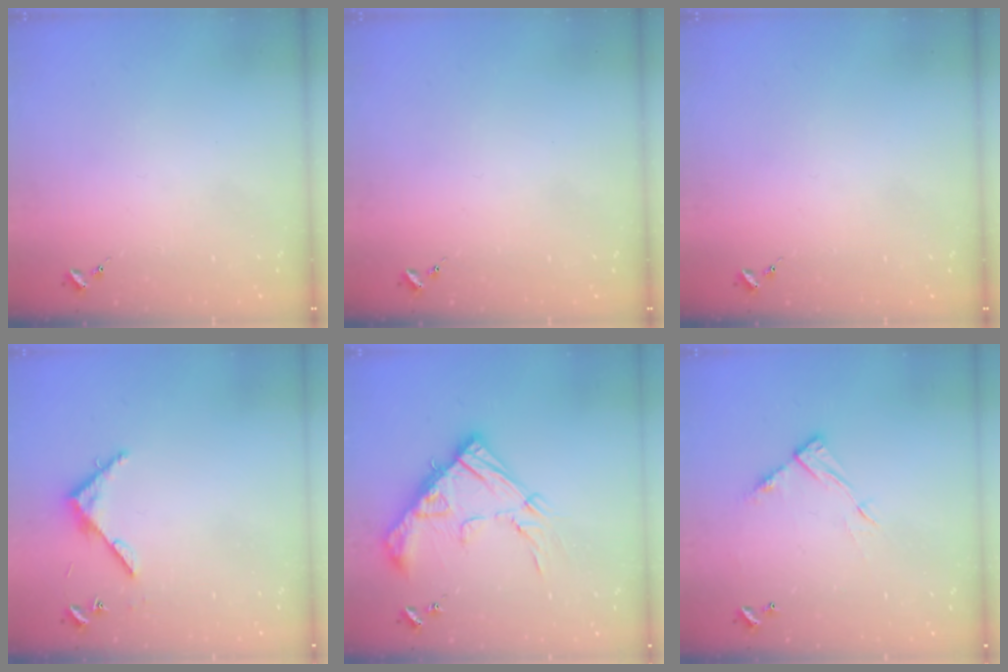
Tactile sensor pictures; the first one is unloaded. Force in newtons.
{"total": 0.0}
{"total": 0.0}
{"total": 5.0, "press": 5.0, "slide": 0.4}
{"total": 19.5, "press": 19.4, "slide": 1.8}
{"total": 10.0, "press": 10.0, "slide": 0.5}